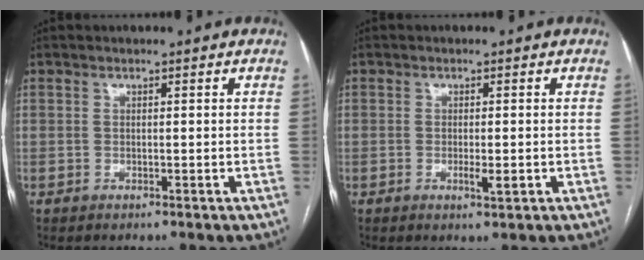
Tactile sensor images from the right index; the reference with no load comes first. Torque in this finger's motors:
{"motor_torque": [-0.06, 0.09, -0.08, -0.01]}